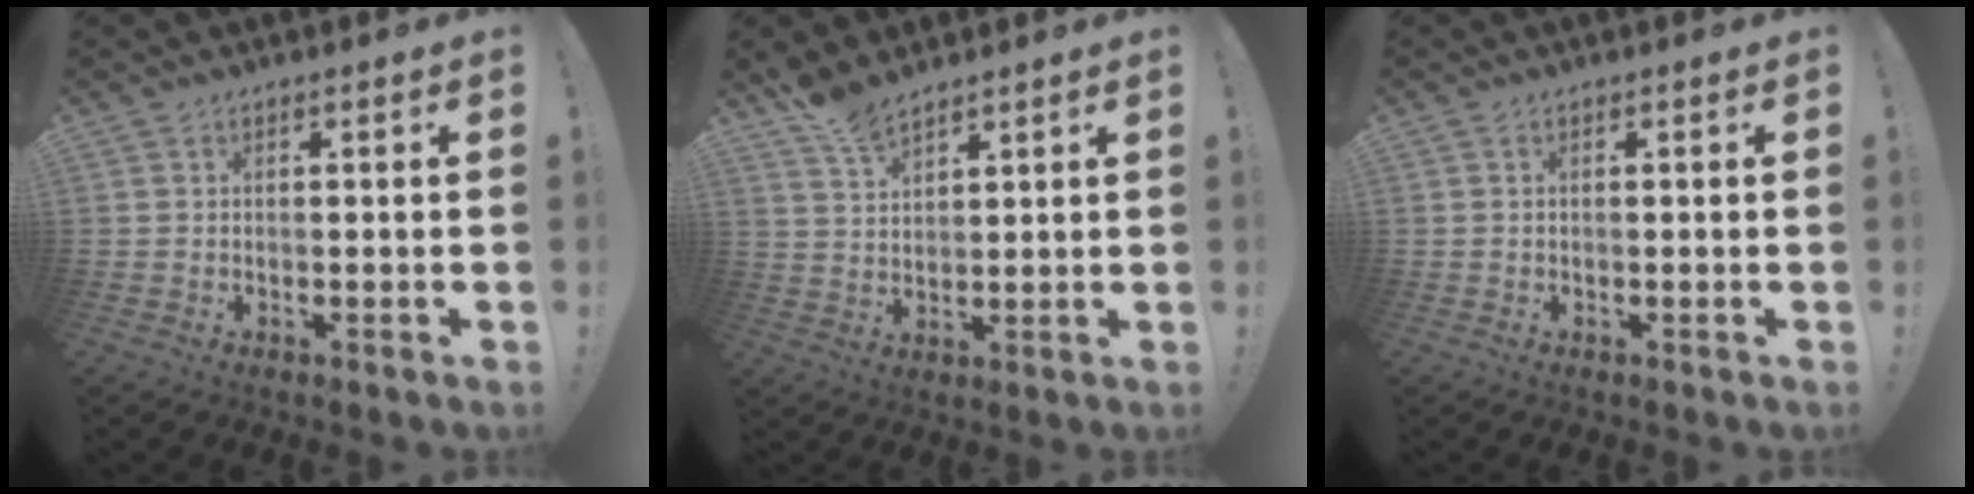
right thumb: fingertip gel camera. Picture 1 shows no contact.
{"total": 6.1, "force": [5.5, 1.6, 2.2], "torque": [-0.042, -0.033, 0.103]}
{"total": 0.5, "force": [0.0, 0.1, 0.5], "torque": [-0.012, 0.001, 0.001]}